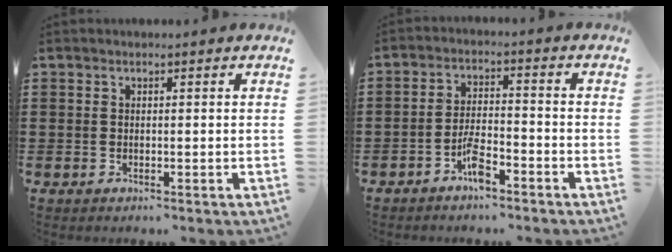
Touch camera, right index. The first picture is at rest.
{"total": 4.8, "force": [-3.3, 1.4, 3.2], "torque": [-0.067, 0.006, -0.063]}